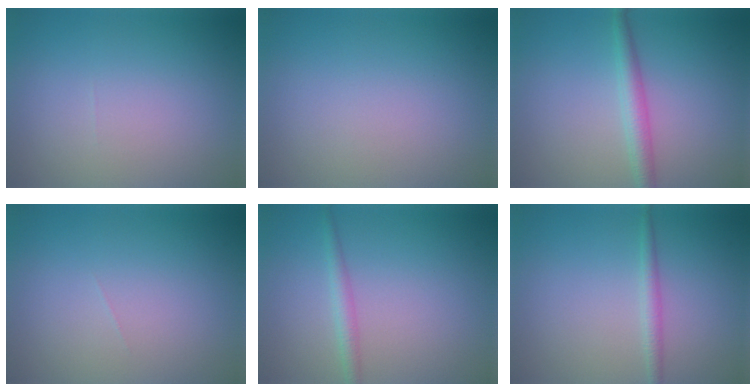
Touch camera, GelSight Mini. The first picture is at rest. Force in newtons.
{"total": 0.0}
{"total": 2.6, "press": 2.6, "slide": 0.1}
{"total": 0.0}
{"total": 1.8, "press": 1.8, "slide": 0.0}
{"total": 1.4, "press": 1.4, "slide": 0.1}